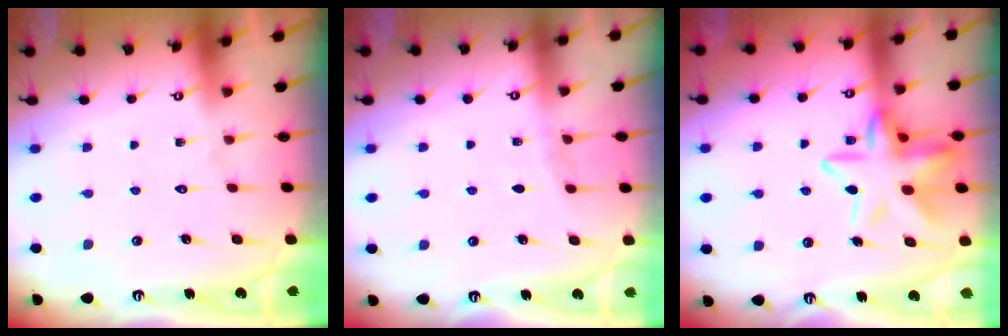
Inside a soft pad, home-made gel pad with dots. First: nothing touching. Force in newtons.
{"total": 3.6, "press": 3.5, "slide": 0.5}
{"total": 15.5, "press": 15.5, "slide": 1.4}